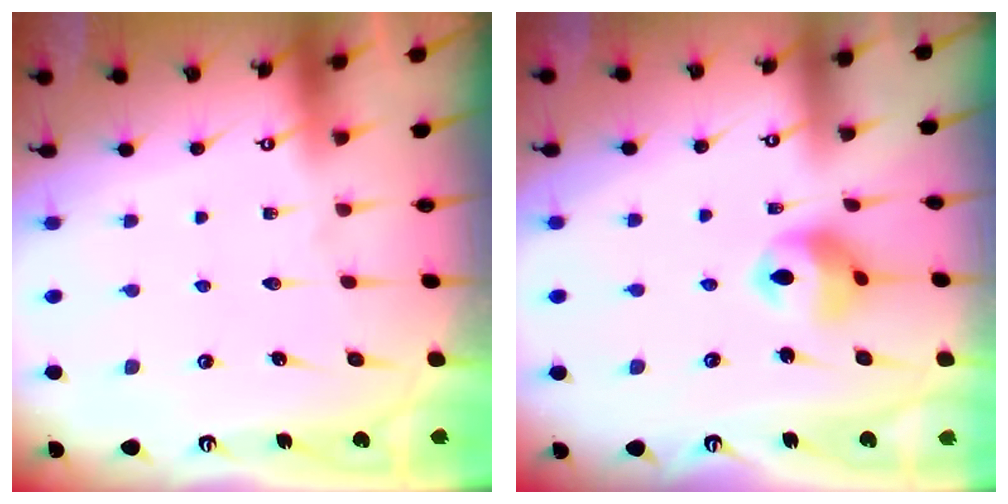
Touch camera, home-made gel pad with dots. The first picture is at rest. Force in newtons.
{"total": 9.9, "press": 9.8, "slide": 1.2}